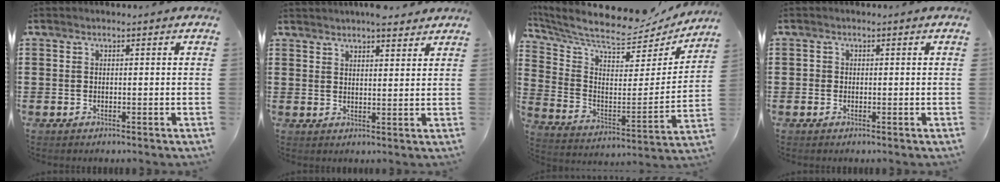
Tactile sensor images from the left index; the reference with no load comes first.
{"total": 3.7, "force": [3.5, 0.4, 1.1], "torque": [-0.020, -0.007, 0.065]}
{"total": 7.7, "force": [7.0, 1.6, 2.7], "torque": [-0.091, -0.061, 0.116]}
{"total": 0.7, "force": [-0.2, 0.7, 0.3], "torque": [-0.008, 0.002, -0.004]}